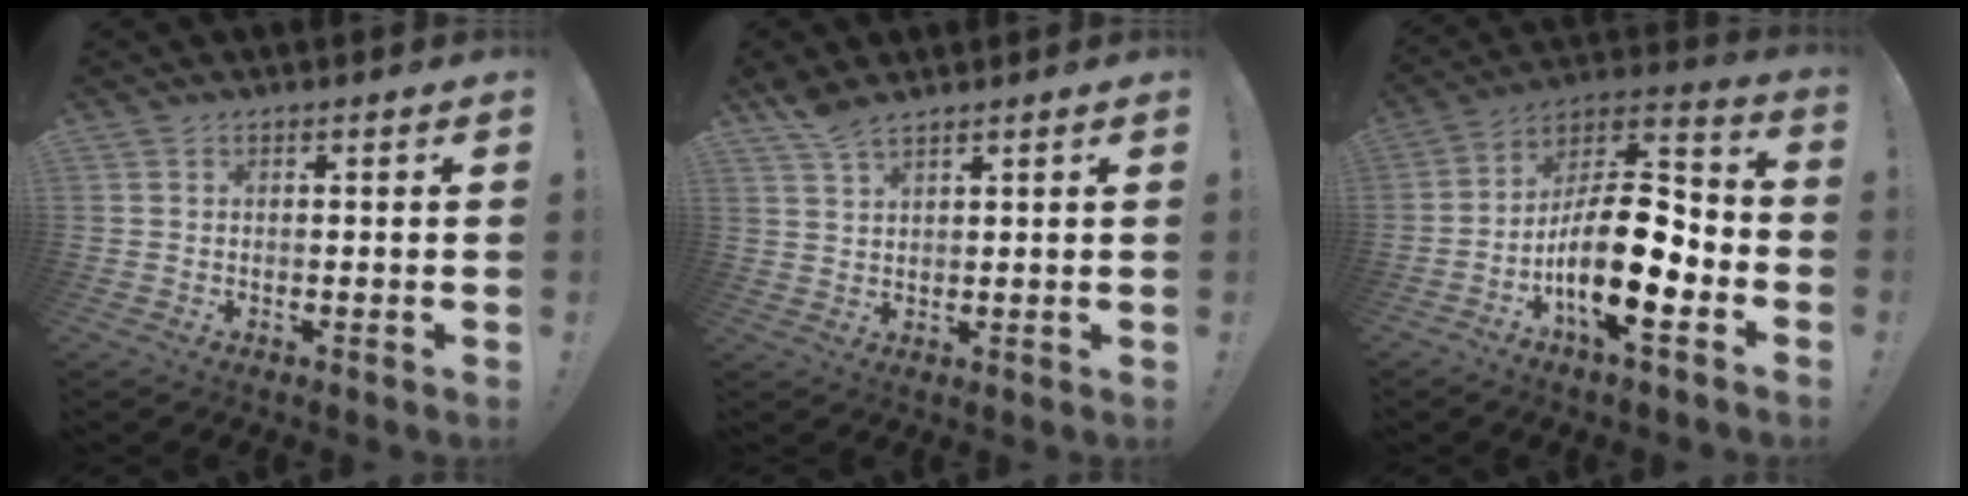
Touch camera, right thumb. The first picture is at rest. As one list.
[{"total": 5.0, "force": [4.2, 1.3, 2.4], "torque": [-0.045, -0.023, 0.078]}, {"total": 19.0, "force": [-6.2, 7.0, 16.5], "torque": [-0.302, 0.021, -0.103]}]